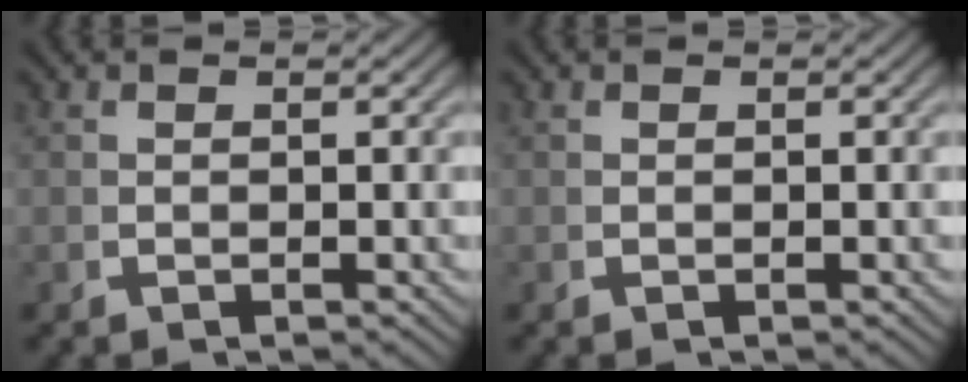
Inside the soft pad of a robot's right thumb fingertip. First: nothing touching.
{"total": 0.0}